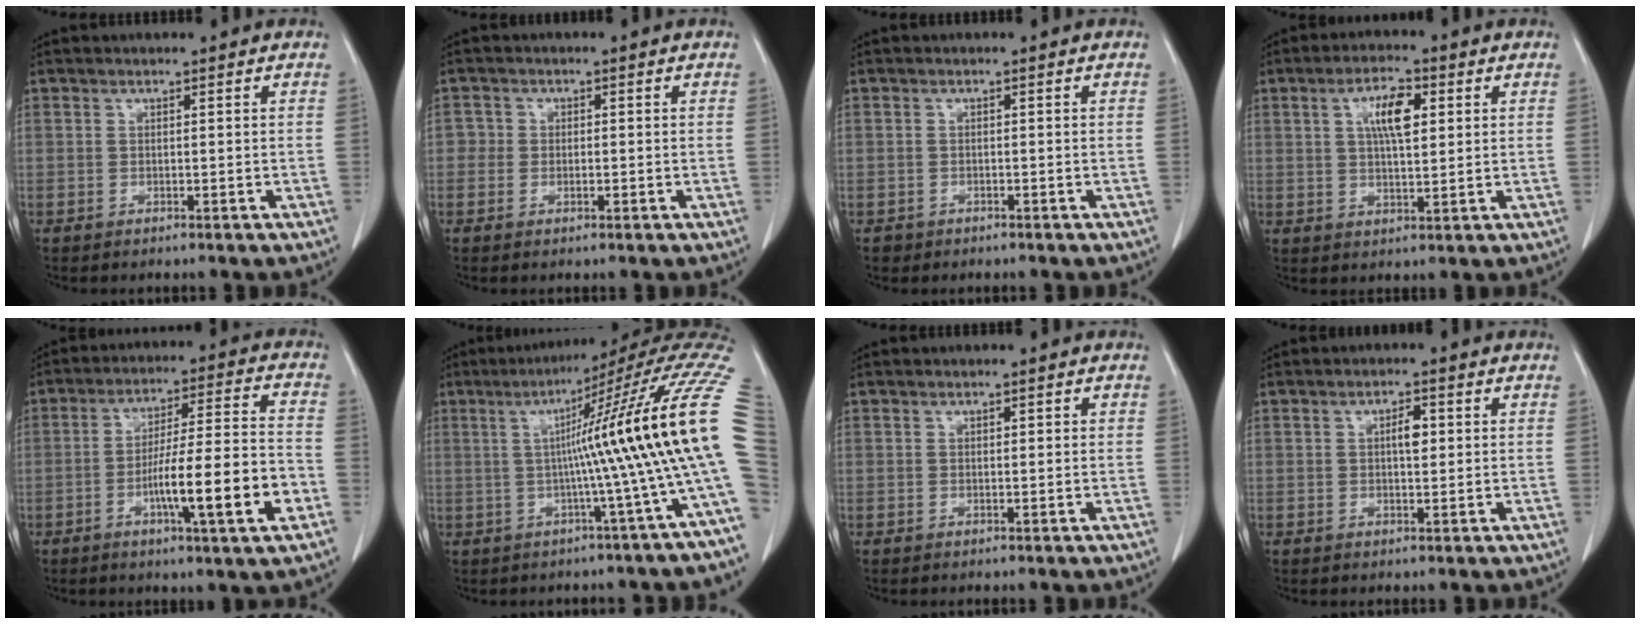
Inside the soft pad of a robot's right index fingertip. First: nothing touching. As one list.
[{"total": 2.1, "force": [-0.4, 1.9, 0.8], "torque": [-0.001, 0.007, -0.010]}, {"total": 1.2, "force": [-0.7, 0.9, -0.1], "torque": [-0.008, 0.003, -0.012]}, {"total": 6.6, "force": [2.1, 2.1, 5.9], "torque": [-0.107, 0.008, 0.037]}, {"total": 14.1, "force": [-4.8, 0.5, 13.3], "torque": [-0.218, 0.002, -0.075]}, {"total": 17.6, "force": [0.5, -3.0, 17.3], "torque": [-0.178, 0.029, -0.002]}, {"total": 1.2, "force": [0.3, 0.5, 1.0], "torque": [-0.013, 0.004, 0.005]}, {"total": 2.7, "force": [0.5, 1.0, 2.4], "torque": [-0.040, 0.003, 0.007]}]